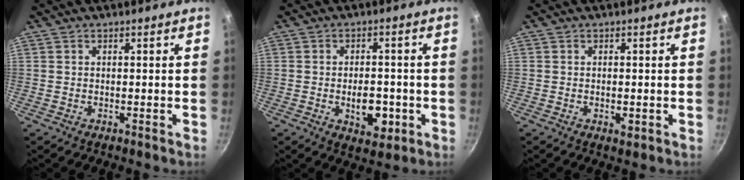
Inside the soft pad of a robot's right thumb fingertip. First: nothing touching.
{"total": 8.0, "force": [-2.1, 4.6, 6.2], "torque": [-0.065, 0.005, -0.026]}
{"total": 2.0, "force": [-0.5, 1.0, 1.6], "torque": [-0.028, -0.003, -0.007]}